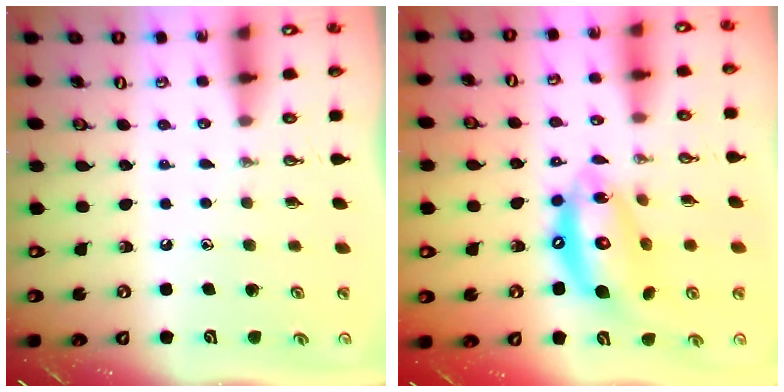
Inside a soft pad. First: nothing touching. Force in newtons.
{"total": 15.7, "press": 15.6, "slide": 1.4}